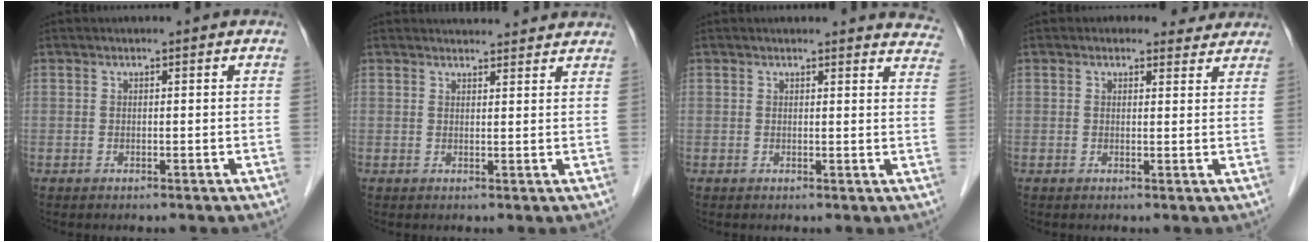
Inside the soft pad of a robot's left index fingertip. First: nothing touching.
{"total": 6.5, "force": [6.3, 1.0, 1.2], "torque": [-0.011, 0.017, 0.065]}
{"total": 9.1, "force": [9.0, 1.1, 0.9], "torque": [0.021, -0.051, 0.059]}
{"total": 2.8, "force": [2.4, 1.5, 0.1], "torque": [0.000, 0.004, 0.020]}